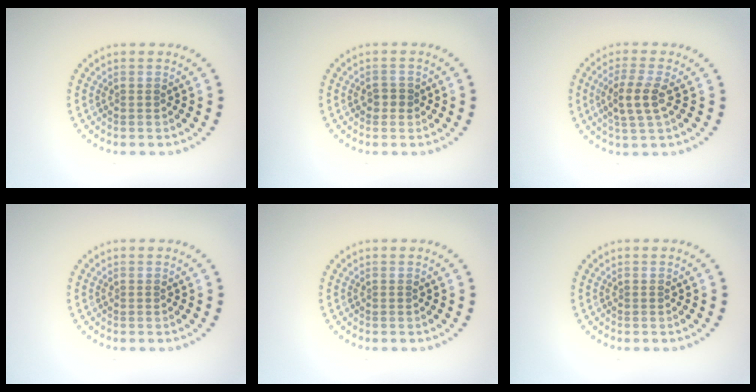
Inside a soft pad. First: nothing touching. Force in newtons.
{"total": 1.2, "press": 1.2, "slide": 0.4}
{"total": 3.0, "press": 2.6, "slide": 1.4}
{"total": 0.0}
{"total": 0.0}
{"total": 0.0}